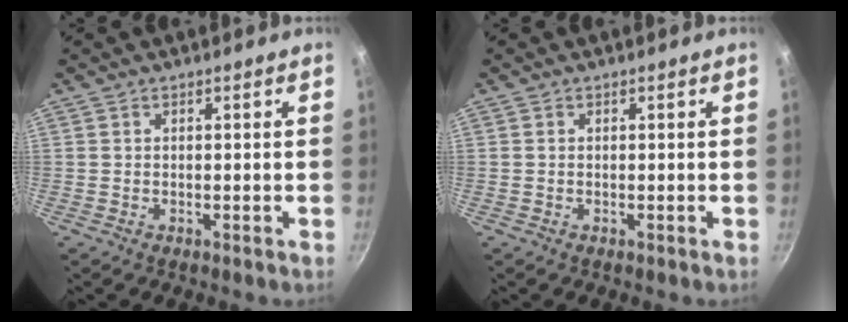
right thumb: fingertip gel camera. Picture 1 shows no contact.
{"total": 0.0}